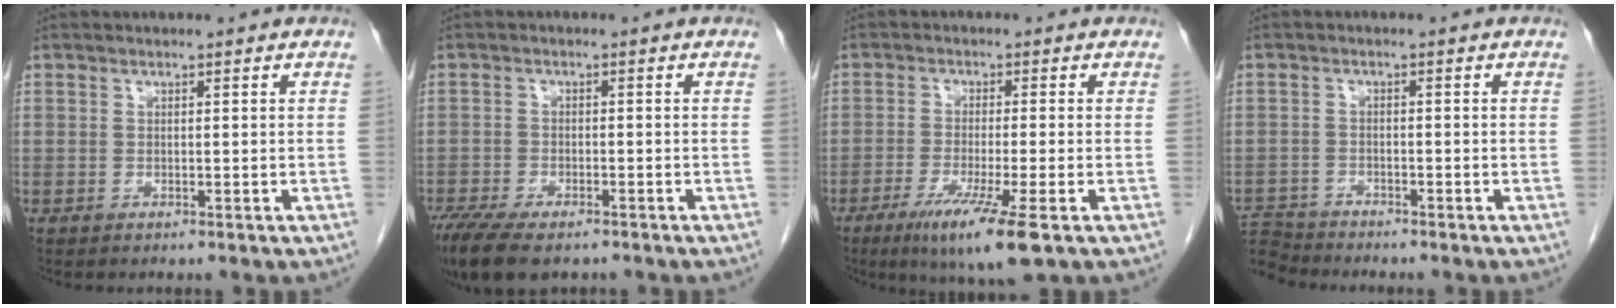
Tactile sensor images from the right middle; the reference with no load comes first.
{"total": 10.2, "force": [-7.5, 3.8, 5.7], "torque": [-0.102, -0.013, -0.118]}
{"total": 9.2, "force": [-5.0, -0.1, 7.7], "torque": [-0.138, -0.030, -0.083]}
{"total": 5.3, "force": [-5.2, 0.6, -0.6], "torque": [0.011, -0.004, -0.101]}